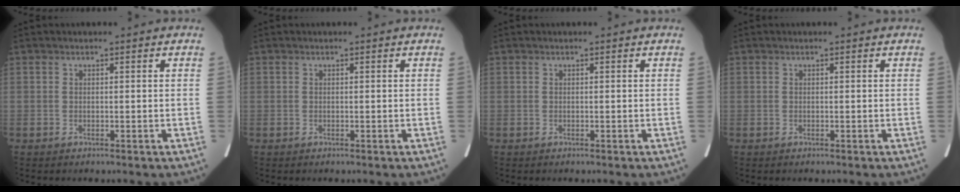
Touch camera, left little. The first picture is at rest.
{"total": 0.0}
{"total": 0.0}
{"total": 0.0}